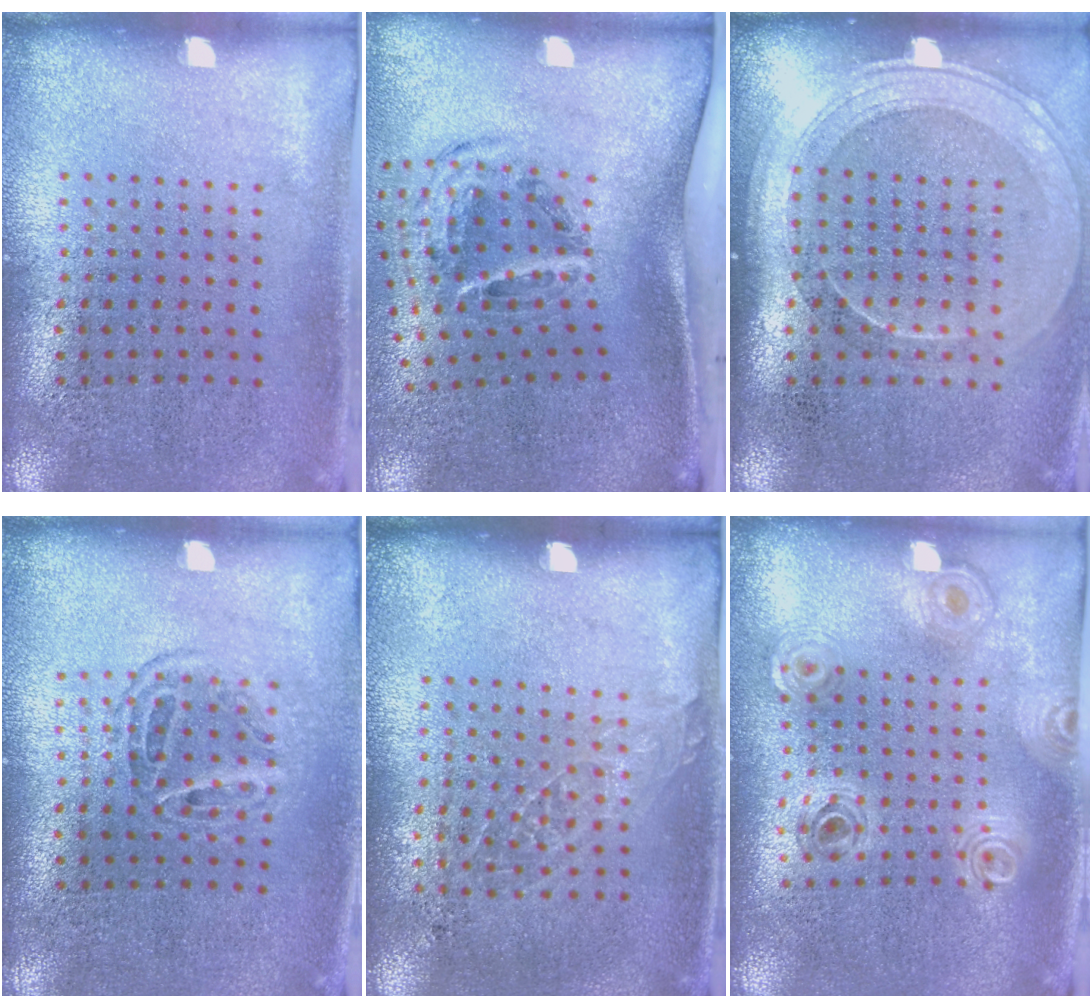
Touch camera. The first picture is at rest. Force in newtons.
{"total": 2.0, "press": 1.2, "slide": 1.5}
{"total": 1.8, "press": 1.6, "slide": 0.8}
{"total": 1.2, "press": 1.0, "slide": 0.6}
{"total": 0.9, "press": 0.8, "slide": 0.2}
{"total": 0.7, "press": 0.7, "slide": 0.2}